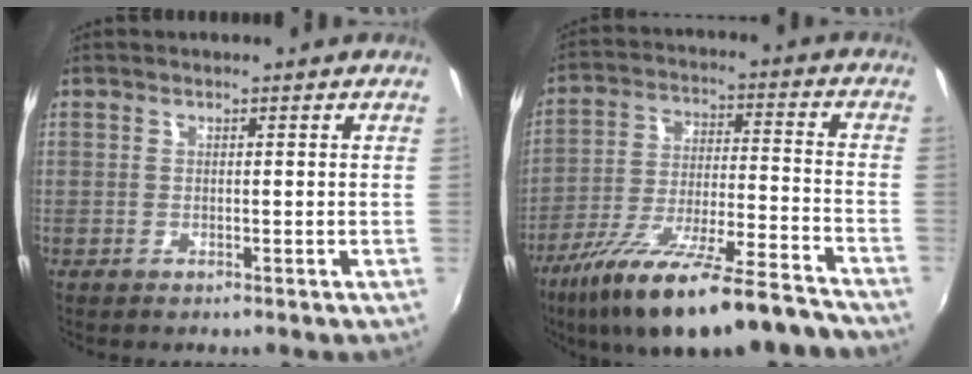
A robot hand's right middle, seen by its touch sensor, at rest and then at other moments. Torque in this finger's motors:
{"motor_torque": [1.06, -1.08, 0.75, 0.21]}